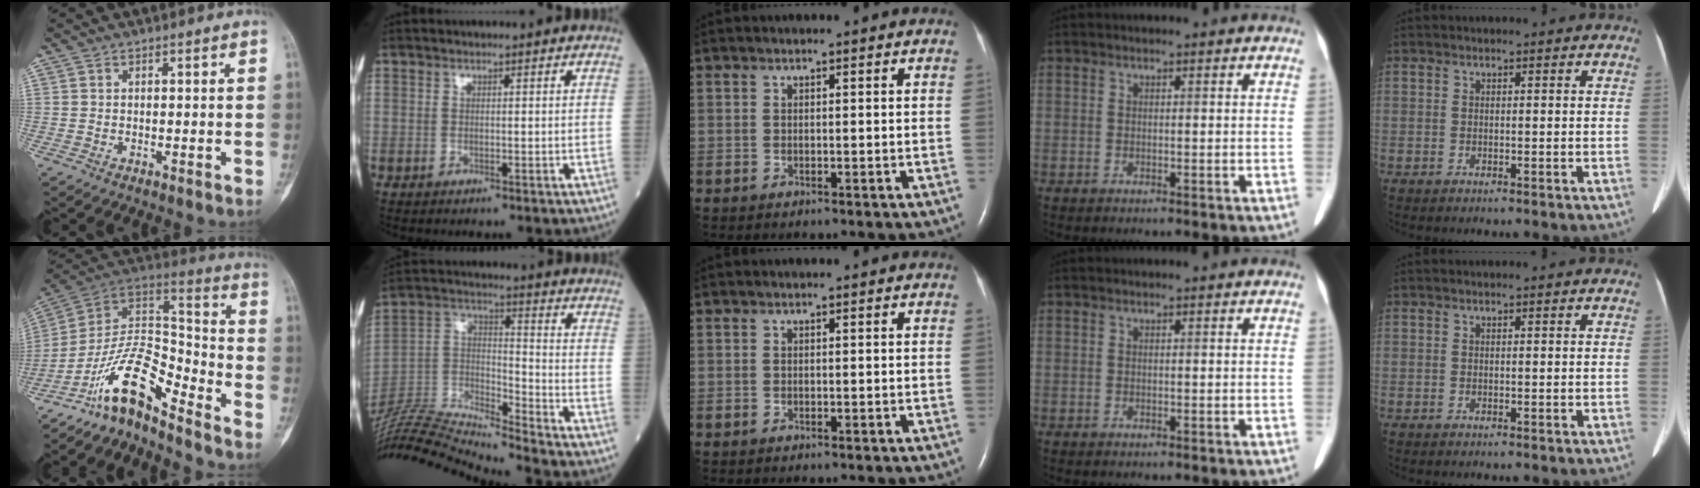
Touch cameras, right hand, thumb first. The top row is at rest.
{"thumb": {"total": 14.2, "force": [-10.6, 4.2, 8.6], "torque": [-0.149, 0.109, -0.200]}, "index": {"total": 19.7, "force": [-18.7, -1.4, 6.0], "torque": [-0.121, 0.007, -0.337]}}